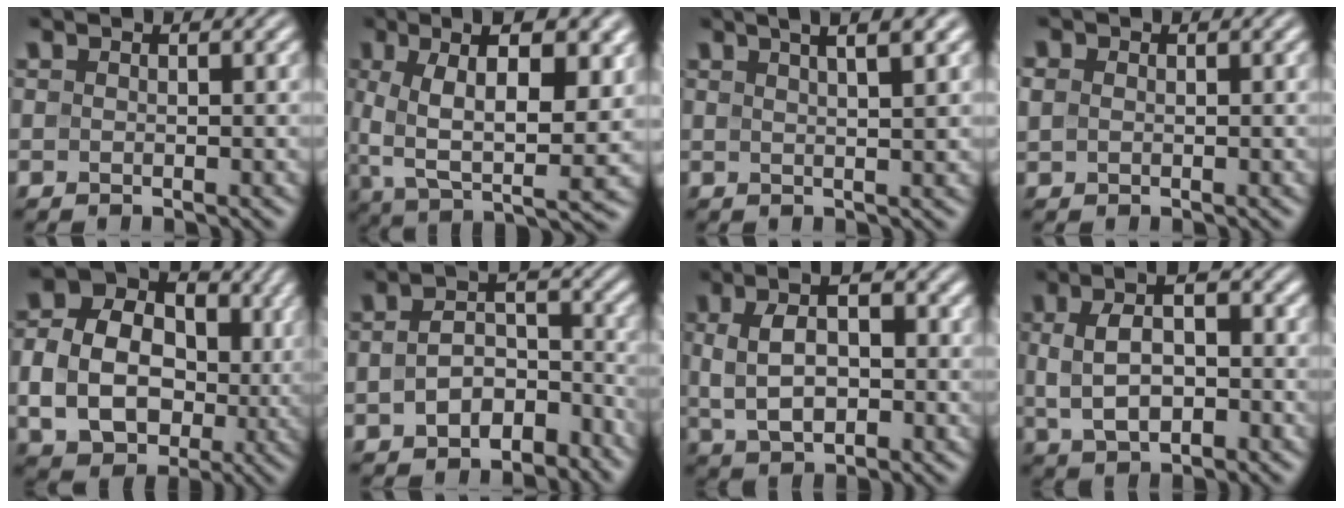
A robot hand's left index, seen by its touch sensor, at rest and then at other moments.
{"total": 11.6, "force": [2.1, 4.7, 10.4], "torque": [-0.190, -0.011, 0.037]}
{"total": 6.5, "force": [3.8, 2.3, 4.7], "torque": [-0.034, 0.037, 0.025]}
{"total": 1.2, "force": [0.2, 1.0, 0.6], "torque": [-0.012, 0.001, 0.005]}
{"total": 11.8, "force": [0.1, 9.3, 7.2], "torque": [-0.137, -0.004, 0.006]}
{"total": 5.2, "force": [-2.2, 3.3, 3.4], "torque": [-0.054, 0.000, -0.043]}
{"total": 6.5, "force": [0.8, 3.5, 5.4], "torque": [-0.090, 0.008, 0.009]}
{"total": 6.0, "force": [0.3, 3.3, 5.0], "torque": [-0.087, 0.008, 0.000]}